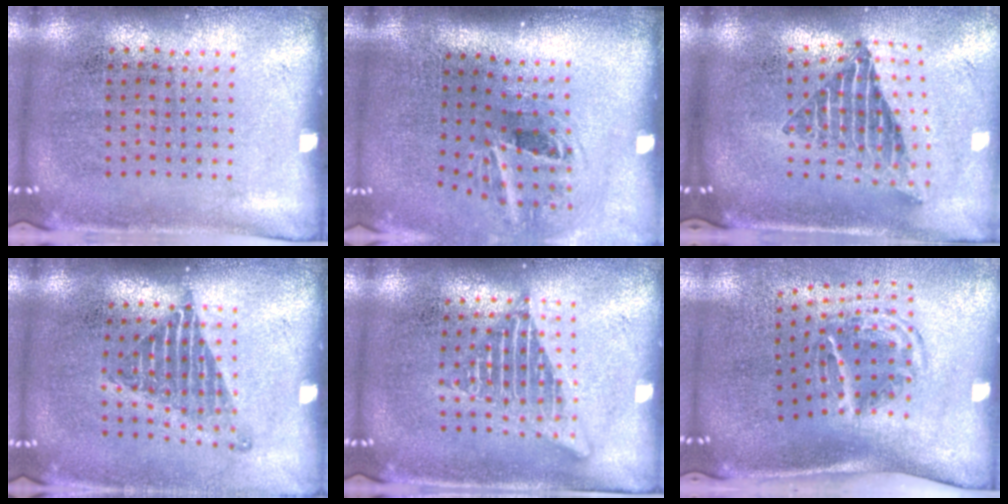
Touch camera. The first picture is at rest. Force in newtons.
{"total": 2.0, "press": 1.2, "slide": 1.6}
{"total": 2.2, "press": 1.6, "slide": 1.6}
{"total": 1.3, "press": 1.1, "slide": 0.7}
{"total": 2.6, "press": 2.6, "slide": 0.3}
{"total": 1.7, "press": 1.1, "slide": 1.3}